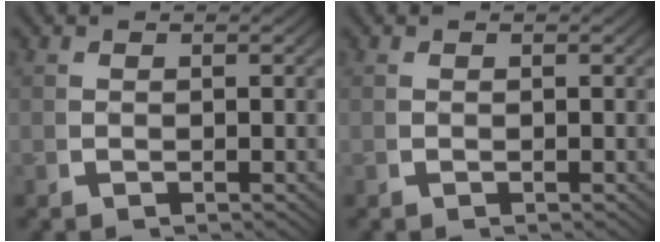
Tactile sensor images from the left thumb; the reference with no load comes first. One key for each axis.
{"total": 0.0}